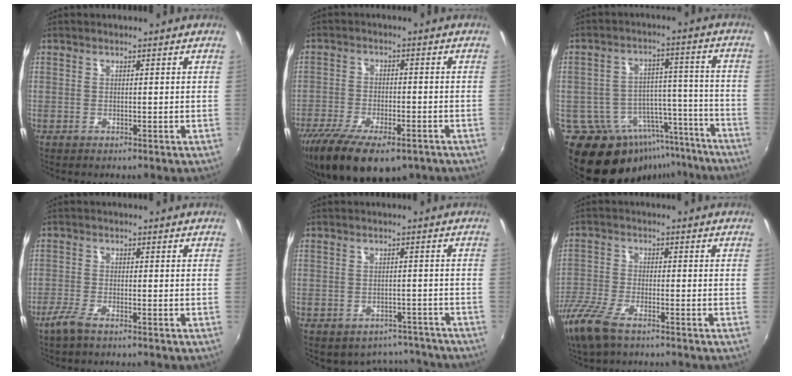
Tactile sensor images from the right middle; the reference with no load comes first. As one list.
[{"total": 18.3, "force": [-12.3, 7.5, 11.3], "torque": [-0.237, -0.054, -0.193]}, {"total": 17.2, "force": [-13.9, 8.8, 4.9], "torque": [-0.092, 0.035, -0.186]}, {"total": 3.4, "force": [-2.5, 0.7, 2.2], "torque": [-0.061, -0.007, -0.053]}, {"total": 6.8, "force": [-5.4, 4.0, 1.0], "torque": [-0.019, 0.017, -0.058]}, {"total": 10.7, "force": [-7.6, 3.5, 6.7], "torque": [-0.168, -0.036, -0.155]}]